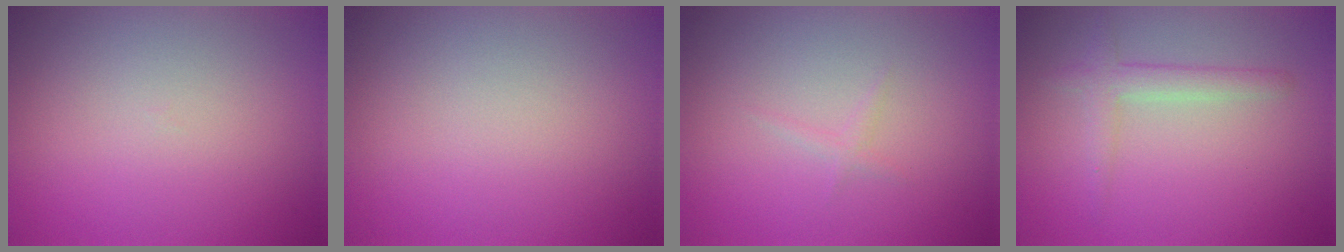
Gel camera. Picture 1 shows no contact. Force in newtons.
{"total": 0.0}
{"total": 0.7, "press": 0.7, "slide": 0.1}
{"total": 2.1, "press": 2.1, "slide": 0.1}